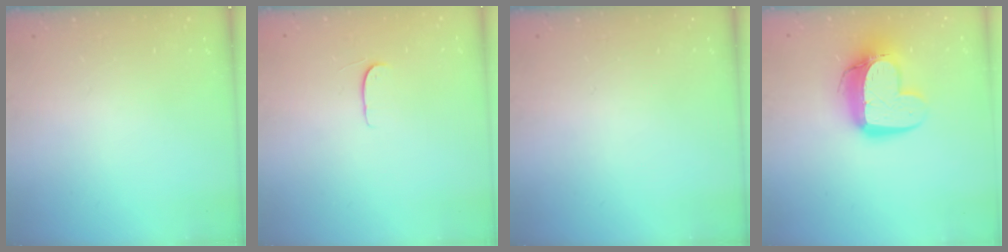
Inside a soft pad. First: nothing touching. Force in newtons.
{"total": 4.3, "press": 4.3, "slide": 0.5}
{"total": 0.0}
{"total": 14.2, "press": 14.2, "slide": 1.4}